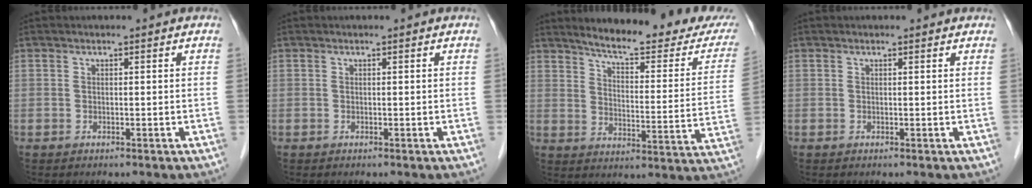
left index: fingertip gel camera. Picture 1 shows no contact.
{"total": 0.0}
{"total": 20.5, "force": [18.5, 2.8, 8.5], "torque": [-0.106, -0.058, 0.224]}
{"total": 0.8, "force": [0.8, 0.2, 0.1], "torque": [-0.008, 0.003, 0.008]}